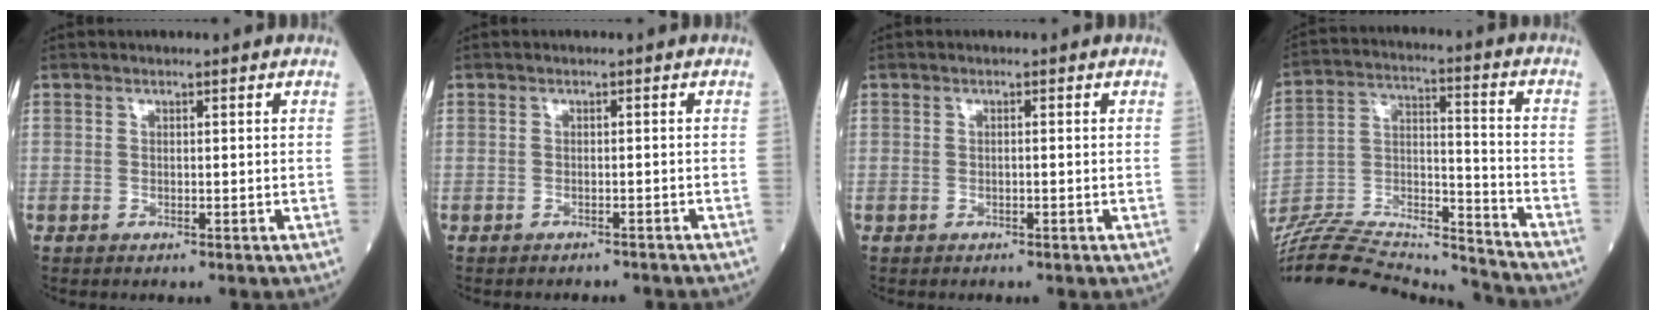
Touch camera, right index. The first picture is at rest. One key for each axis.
{"total": 3.1, "fx": -3.0, "fy": 0.7, "fz": 0.4, "tx": -0.006, "ty": -0.003, "tz": -0.035}
{"total": 0.5, "fx": -0.2, "fy": 0.1, "fz": 0.5, "tx": -0.010, "ty": 0.003, "tz": -0.002}
{"total": 24.3, "fx": -23.3, "fy": 1.5, "fz": 6.8, "tx": -0.156, "ty": 0.003, "tz": -0.382}